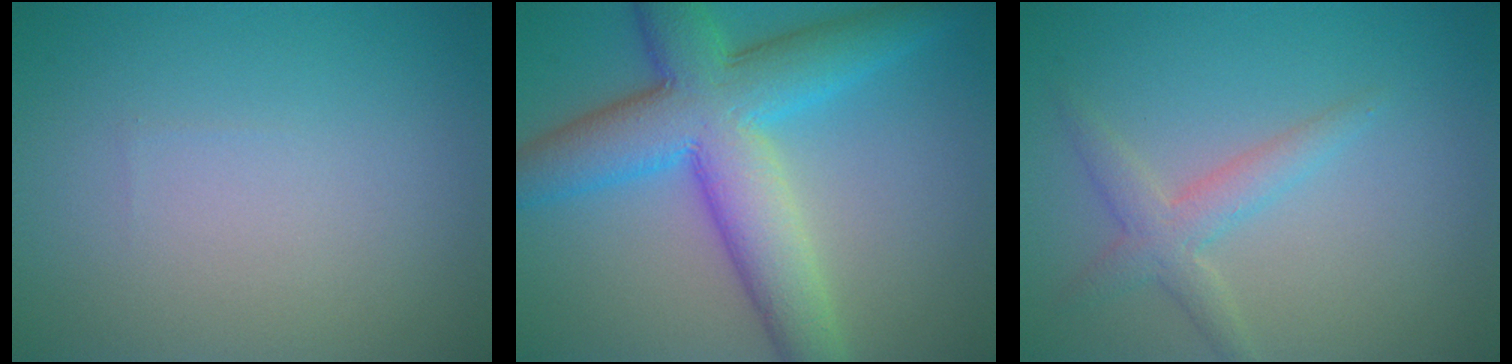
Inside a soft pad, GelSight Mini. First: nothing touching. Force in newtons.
{"total": 9.8, "press": 9.8, "slide": 0.3}
{"total": 2.5, "press": 2.5, "slide": 0.1}